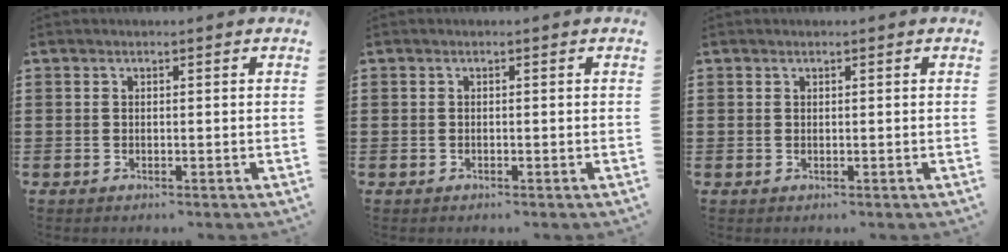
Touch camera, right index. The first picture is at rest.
{"total": 0.0}
{"total": 0.0}